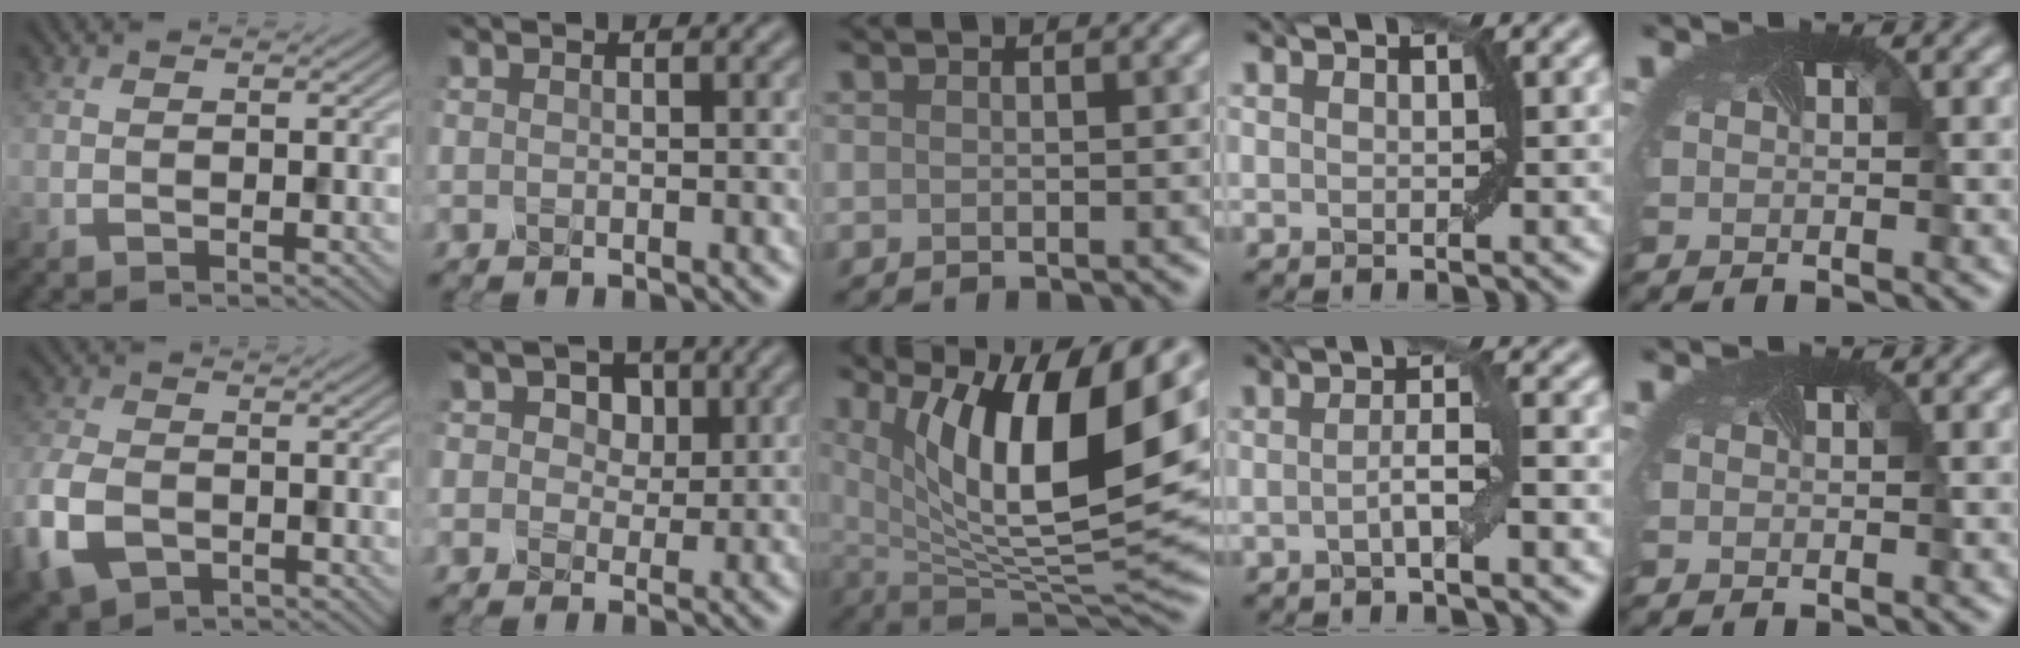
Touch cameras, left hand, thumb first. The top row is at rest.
{"thumb": {"total": 7.9, "force": [-3.4, 5.1, 5.0], "torque": [-0.140, -0.018, -0.073]}, "index": {"total": 4.9, "force": [1.8, 3.8, 2.5], "torque": [-0.051, 0.002, 0.020]}, "middle": {"total": 13.9, "force": [5.5, 4.4, 11.9], "torque": [-0.194, -0.002, 0.098]}, "ring": {"total": 2.7, "force": [-0.5, 0.1, 2.6], "torque": [-0.045, 0.004, -0.012]}}